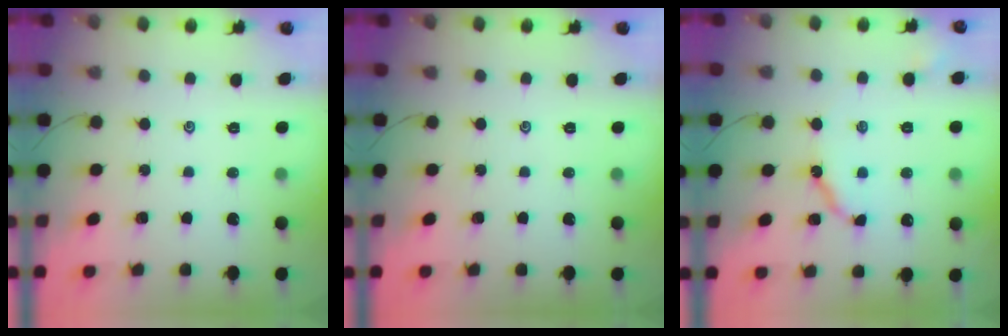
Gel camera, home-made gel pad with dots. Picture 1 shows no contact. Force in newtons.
{"total": 0.0}
{"total": 7.4, "press": 7.4, "slide": 0.7}